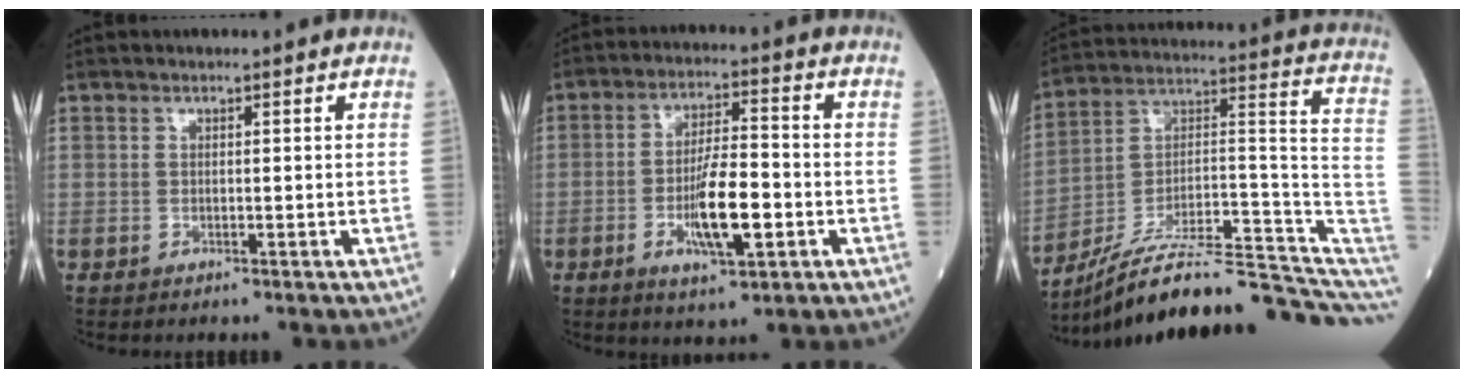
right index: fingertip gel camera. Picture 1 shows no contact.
{"total": 9.5, "force": [-2.8, 2.1, 8.9], "torque": [-0.165, -0.002, -0.047]}
{"total": 22.7, "force": [-19.2, 2.1, 11.9], "torque": [-0.122, 0.047, -0.293]}